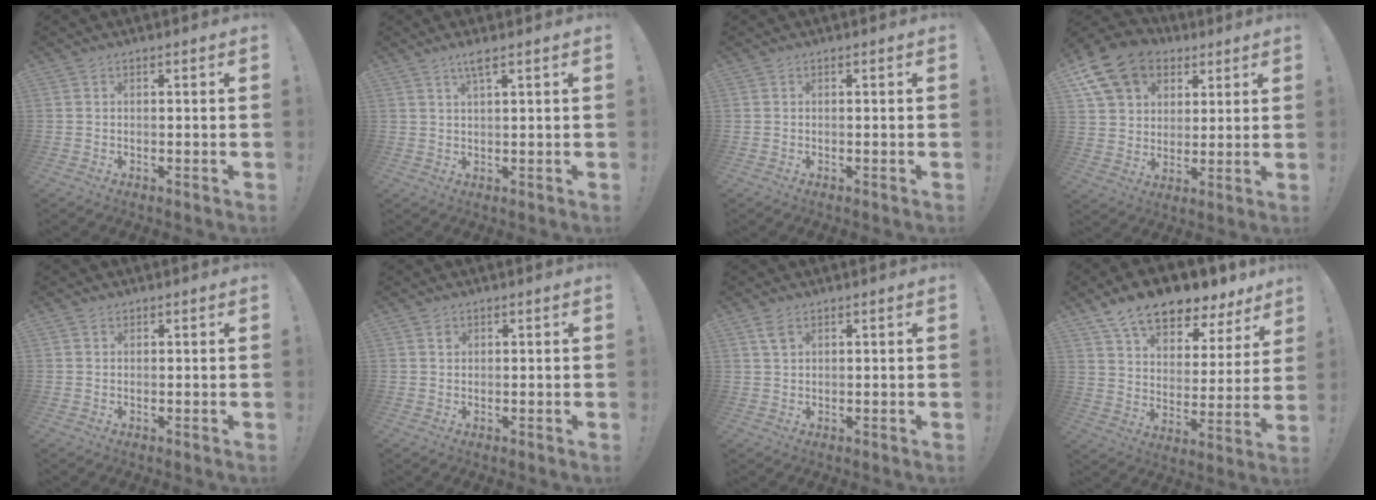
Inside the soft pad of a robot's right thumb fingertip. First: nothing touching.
{"total": 3.7, "force": [2.4, 0.2, 2.7], "torque": [-0.056, -0.004, 0.041]}
{"total": 0.0}
{"total": 15.8, "force": [8.1, 11.5, 7.2], "torque": [-0.115, -0.037, 0.159]}
{"total": 0.7, "force": [0.5, 0.4, 0.1], "torque": [-0.001, -0.001, 0.010]}
{"total": 1.1, "force": [0.6, 0.9, 0.3], "torque": [0.010, -0.005, 0.008]}
{"total": 3.1, "force": [1.7, 1.6, 2.0], "torque": [-0.028, -0.006, 0.029]}
{"total": 13.8, "force": [11.2, 5.4, 6.0], "torque": [-0.109, -0.087, 0.199]}